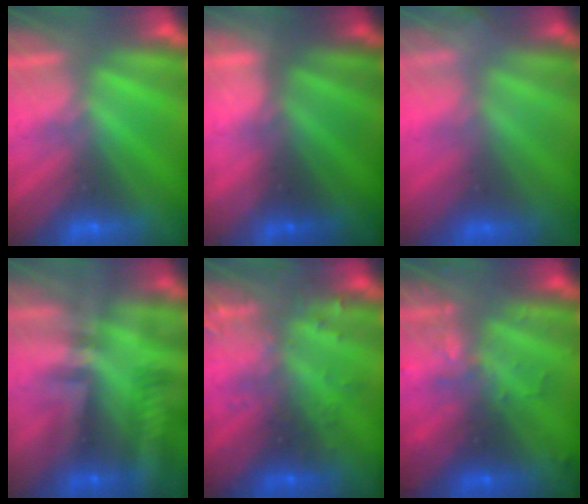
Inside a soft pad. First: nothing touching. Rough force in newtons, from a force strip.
{"total": 1.9}
{"total": 7.8}
{"total": 2.4}
{"total": 3.0}
{"total": 3.0}